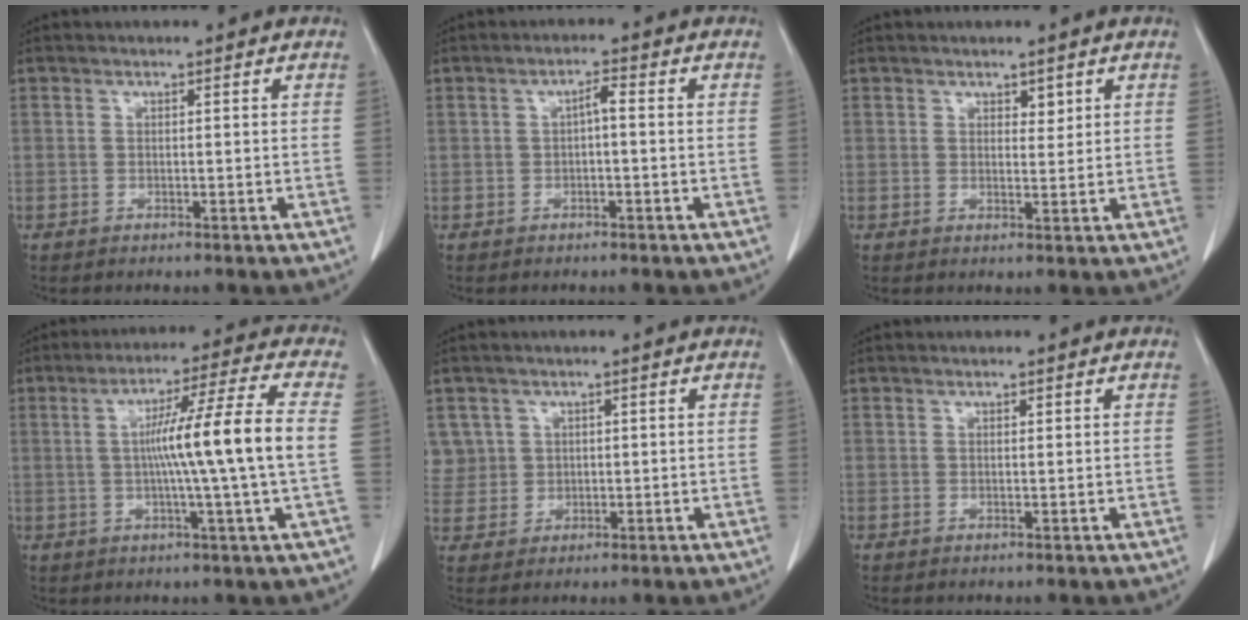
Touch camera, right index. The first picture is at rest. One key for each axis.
{"total": 2.4, "fx": 0.0, "fy": 0.8, "fz": 2.3, "tx": -0.042, "ty": 0.011, "tz": 0.002}
{"total": 2.3, "fx": 1.3, "fy": 1.4, "fz": 1.3, "tx": -0.024, "ty": 0.002, "tz": 0.024}
{"total": 13.5, "fx": 0.1, "fy": -1.8, "fz": 13.4, "tx": -0.219, "ty": 0.006, "tz": -0.001}
{"total": 7.2, "fx": 2.2, "fy": 6.8, "fz": 0.5, "tx": -0.019, "ty": 0.030, "tz": 0.061}
{"total": 0.7, "fx": 0.3, "fy": 0.4, "fz": 0.4, "tx": -0.008, "ty": -0.001, "tz": 0.007}